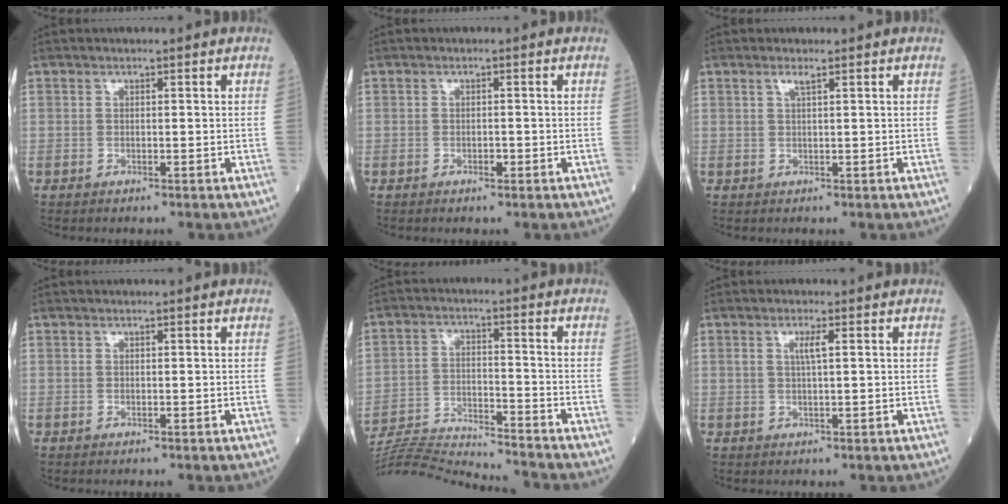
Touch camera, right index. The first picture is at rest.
{"total": 0.9, "force": [-0.5, 0.4, 0.6], "torque": [-0.011, 0.001, -0.008]}
{"total": 1.0, "force": [0.6, -0.1, 0.8], "torque": [-0.021, 0.004, 0.014]}
{"total": 0.0}
{"total": 16.9, "force": [-16.3, -1.3, 4.2], "torque": [-0.077, -0.010, -0.261]}
{"total": 2.0, "force": [0.6, 0.0, 1.9], "torque": [-0.040, 0.000, 0.009]}